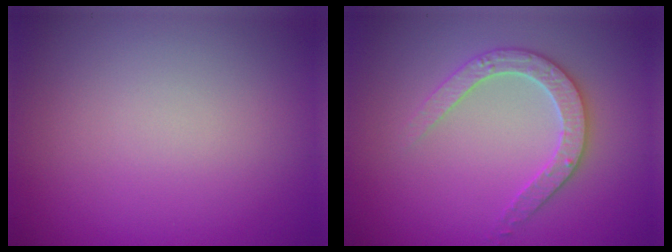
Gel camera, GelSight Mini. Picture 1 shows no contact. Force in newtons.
{"total": 2.9, "press": 2.9, "slide": 0.5}